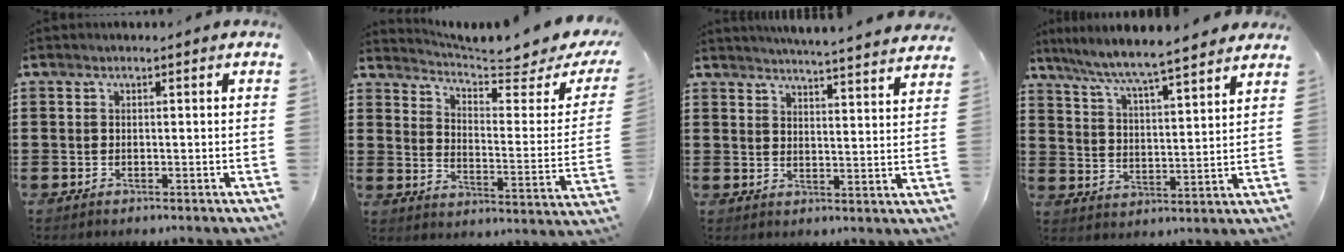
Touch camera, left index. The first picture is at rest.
{"total": 5.0, "force": [4.5, -0.1, 2.1], "torque": [-0.051, -0.046, 0.068]}
{"total": 4.4, "force": [4.3, -0.7, 0.6], "torque": [-0.021, -0.036, 0.073]}
{"total": 5.8, "force": [5.4, -0.5, 2.0], "torque": [-0.065, -0.037, 0.086]}